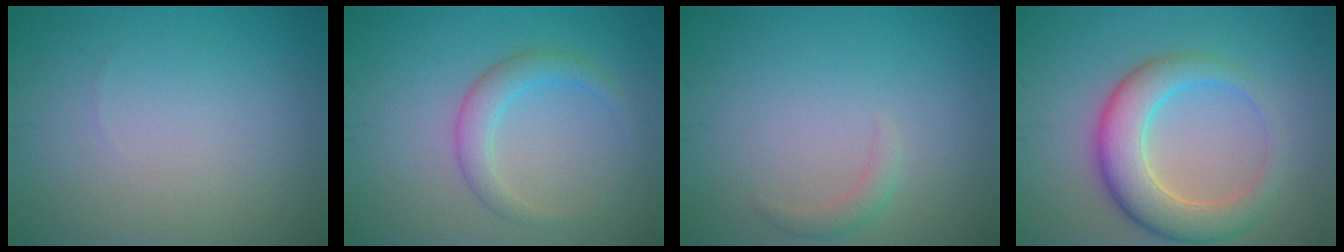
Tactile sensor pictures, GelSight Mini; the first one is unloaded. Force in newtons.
{"total": 2.7, "press": 2.7, "slide": 0.1}
{"total": 1.2, "press": 1.2, "slide": 0.2}
{"total": 6.4, "press": 6.4, "slide": 0.3}